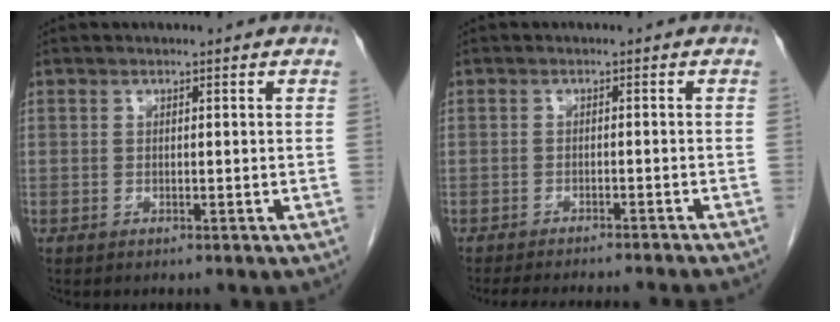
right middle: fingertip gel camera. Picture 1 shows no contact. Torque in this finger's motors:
{"motor_torque": [1.07, -1.07, 0.10, 0.04]}